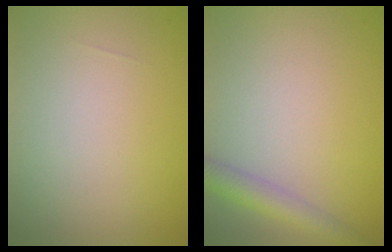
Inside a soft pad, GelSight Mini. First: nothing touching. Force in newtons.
{"total": 2.9, "press": 2.9, "slide": 0.1}